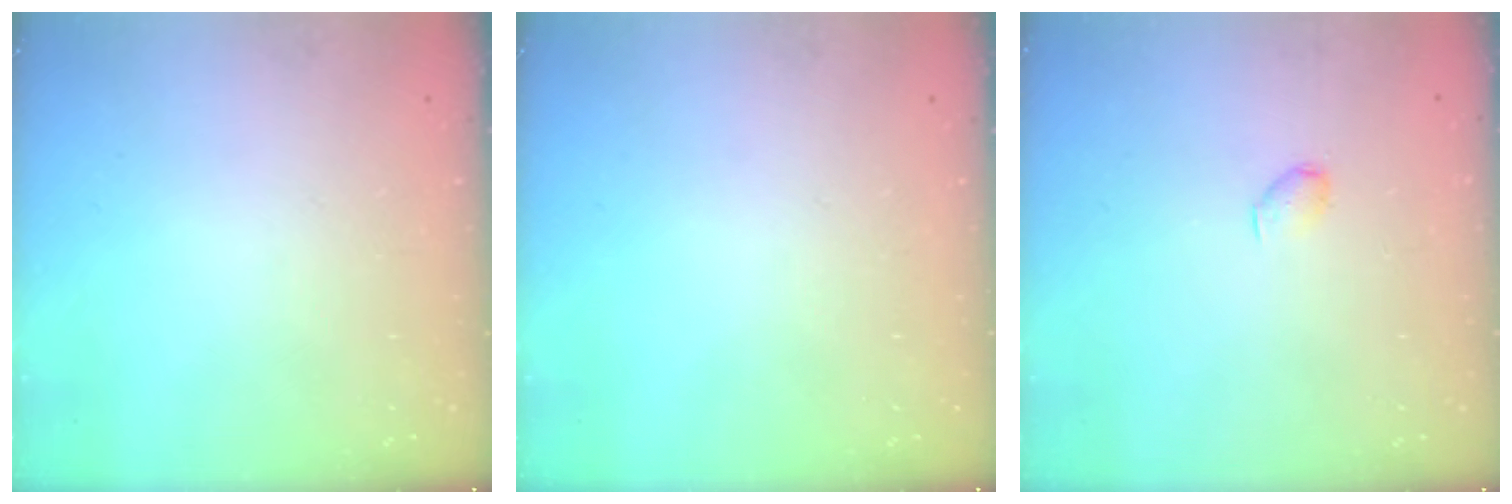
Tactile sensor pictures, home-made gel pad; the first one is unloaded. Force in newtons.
{"total": 0.0}
{"total": 3.5, "press": 3.5, "slide": 0.6}